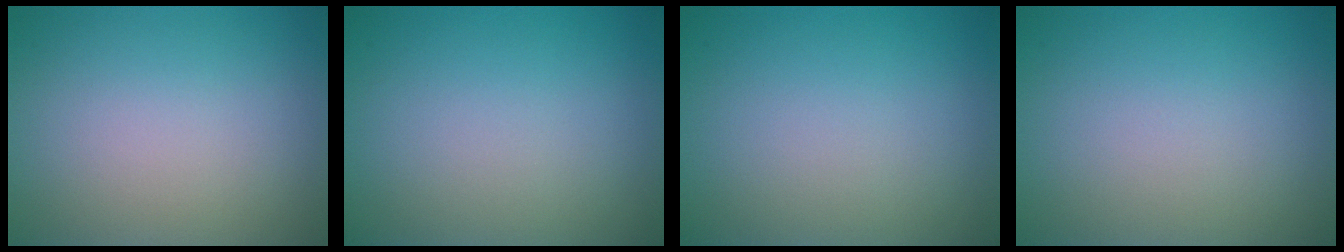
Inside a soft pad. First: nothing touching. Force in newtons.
{"total": 0.0}
{"total": 0.0}
{"total": 0.0}